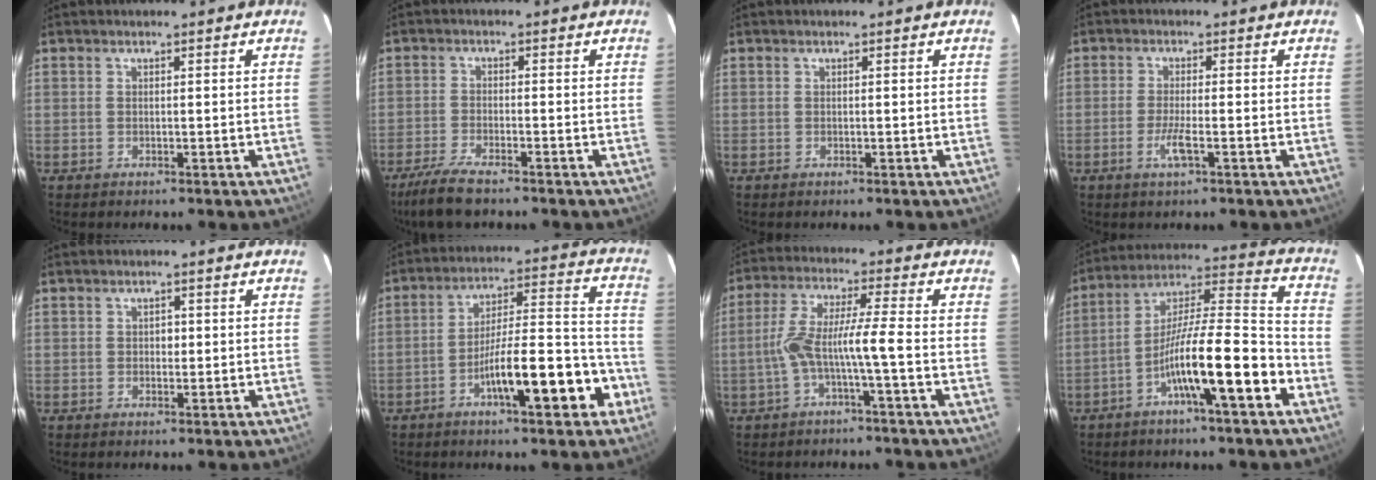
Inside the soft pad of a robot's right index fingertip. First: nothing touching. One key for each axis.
{"total": 6.4, "fx": -5.1, "fy": 0.9, "fz": 3.8, "tx": -0.076, "ty": -0.018, "tz": -0.091}
{"total": 0.0}
{"total": 3.2, "fx": -1.3, "fy": 0.1, "fz": 2.9, "tx": -0.061, "ty": -0.005, "tz": -0.026}
{"total": 1.1, "fx": 0.0, "fy": 0.8, "fz": 0.8, "tx": -0.010, "ty": 0.002, "tz": 0.000}
{"total": 14.1, "fx": -6.4, "fy": 2.8, "fz": 12.3, "tx": -0.192, "ty": 0.025, "tz": -0.094}
{"total": 7.3, "fx": -2.2, "fy": -0.5, "fz": 6.9, "tx": -0.139, "ty": 0.025, "tz": -0.041}
{"total": 14.6, "fx": -6.5, "fy": 1.0, "fz": 13.1, "tx": -0.229, "ty": 0.012, "tz": -0.110}